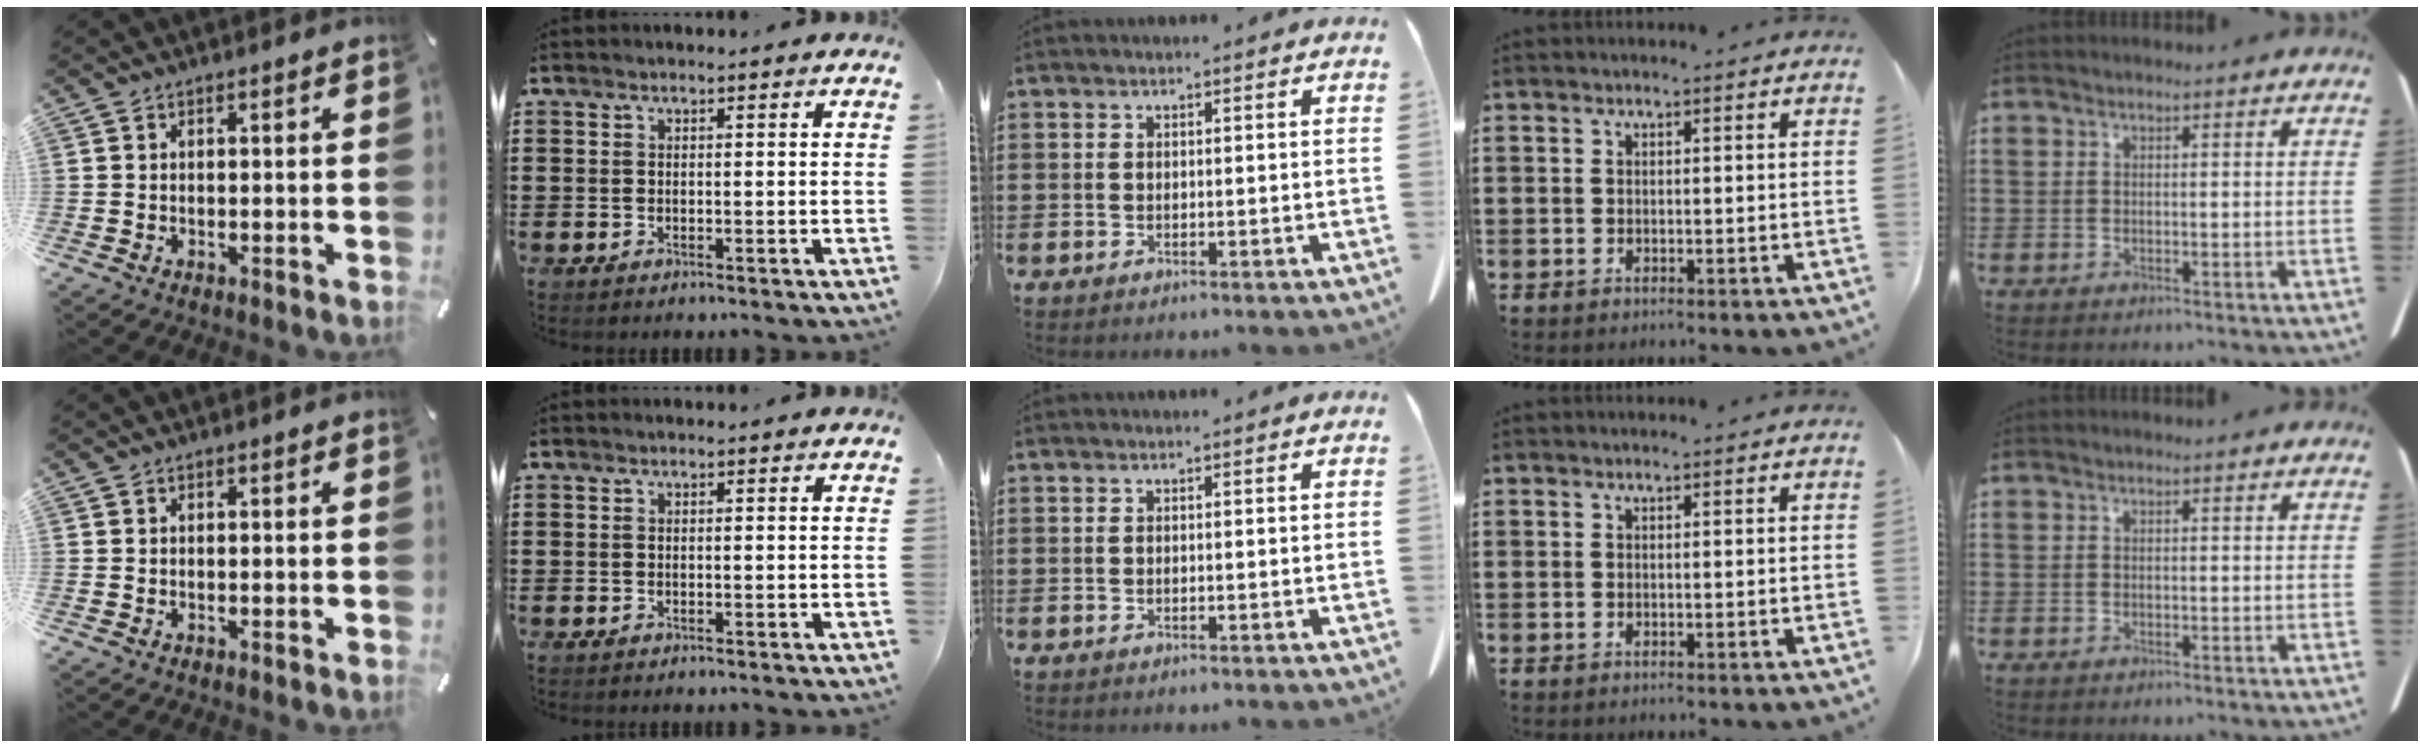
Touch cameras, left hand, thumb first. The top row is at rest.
{}